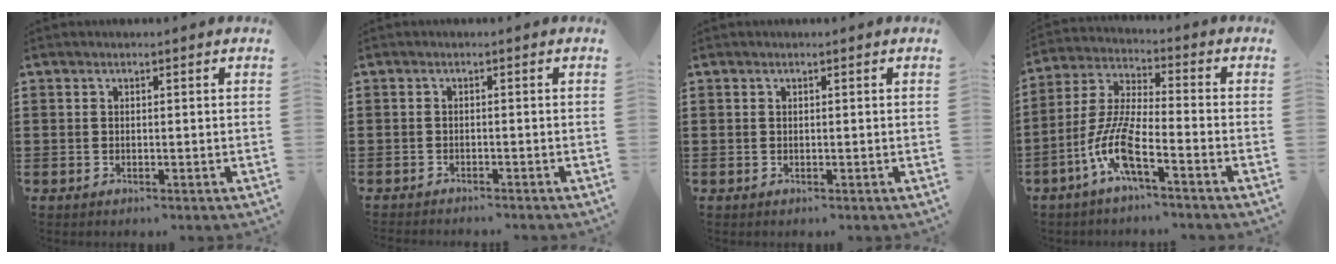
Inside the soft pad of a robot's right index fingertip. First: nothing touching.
{"total": 1.1, "force": [-1.1, -0.1, 0.0], "torque": [-0.001, 0.000, -0.022]}
{"total": 0.0}
{"total": 9.1, "force": [-4.9, 1.5, 7.5], "torque": [-0.181, -0.015, -0.098]}